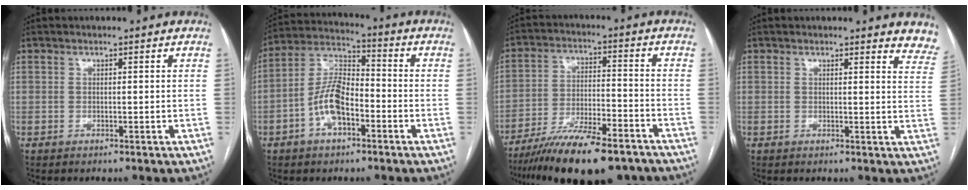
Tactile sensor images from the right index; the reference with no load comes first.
{"total": 9.8, "force": [-3.6, 4.5, 7.9], "torque": [-0.167, 0.023, -0.070]}
{"total": 18.1, "force": [-14.2, 3.9, 10.4], "torque": [-0.154, -0.005, -0.230]}
{"total": 8.2, "force": [7.8, 1.8, 1.5], "torque": [0.022, -0.031, 0.049]}